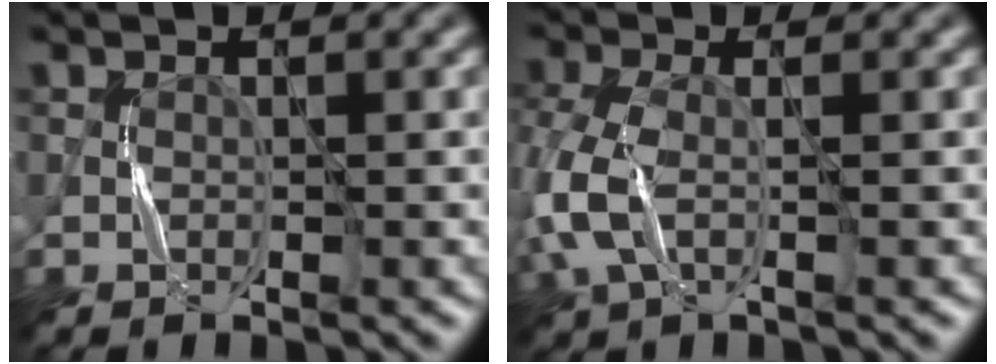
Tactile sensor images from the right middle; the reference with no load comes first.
{"total": 4.6, "force": [-0.7, 2.4, 3.8], "torque": [-0.112, 0.001, -0.020]}